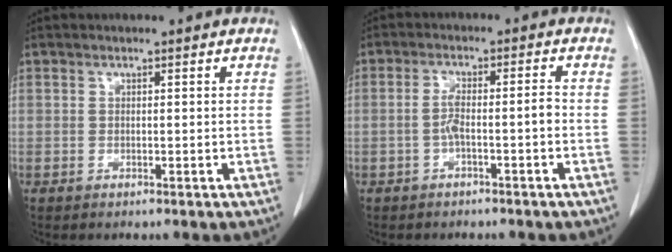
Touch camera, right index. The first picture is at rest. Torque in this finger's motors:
{"motor_torque": [0.32, -0.23, 0.07, 0.07]}